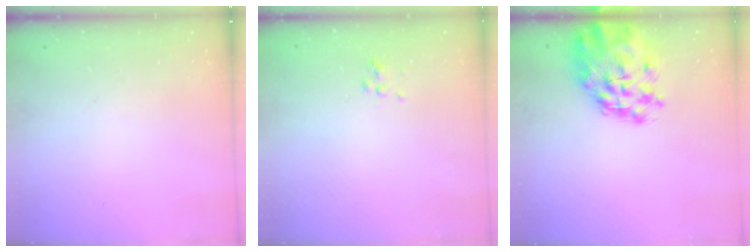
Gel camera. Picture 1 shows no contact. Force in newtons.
{"total": 3.4, "press": 3.1, "slide": 1.4}
{"total": 11.7, "press": 11.2, "slide": 3.4}